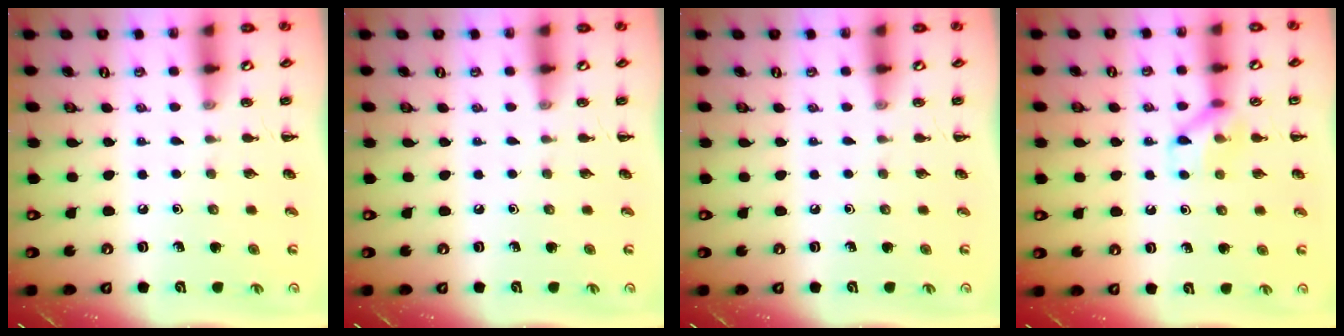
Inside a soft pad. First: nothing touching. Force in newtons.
{"total": 0.0}
{"total": 0.0}
{"total": 9.4, "press": 9.4, "slide": 0.8}